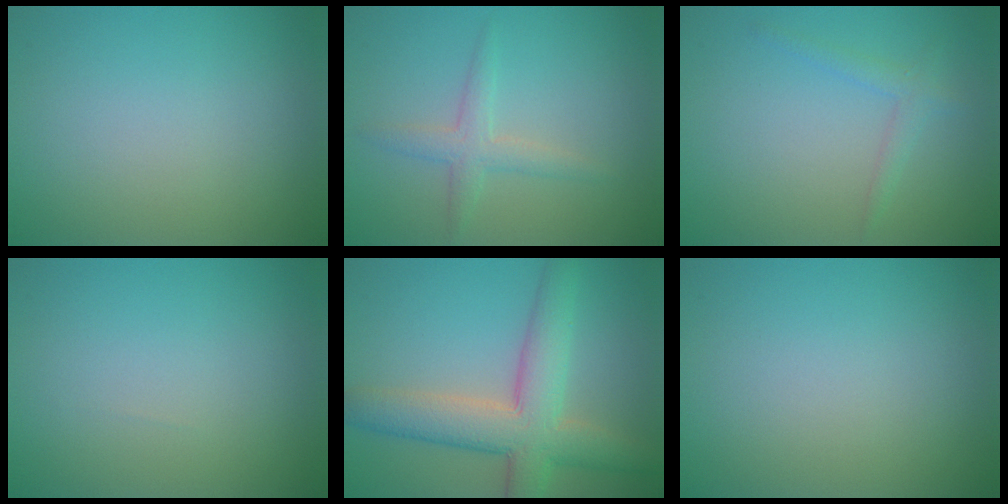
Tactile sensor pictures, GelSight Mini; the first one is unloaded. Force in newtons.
{"total": 2.3, "press": 2.3, "slide": 0.1}
{"total": 1.5, "press": 1.5, "slide": 0.0}
{"total": 0.0}
{"total": 7.2, "press": 7.2, "slide": 0.4}
{"total": 0.0}